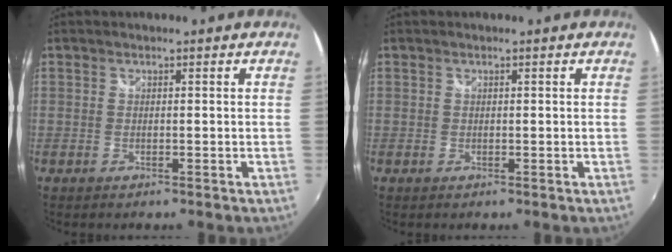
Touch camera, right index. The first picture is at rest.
{"total": 0.0}